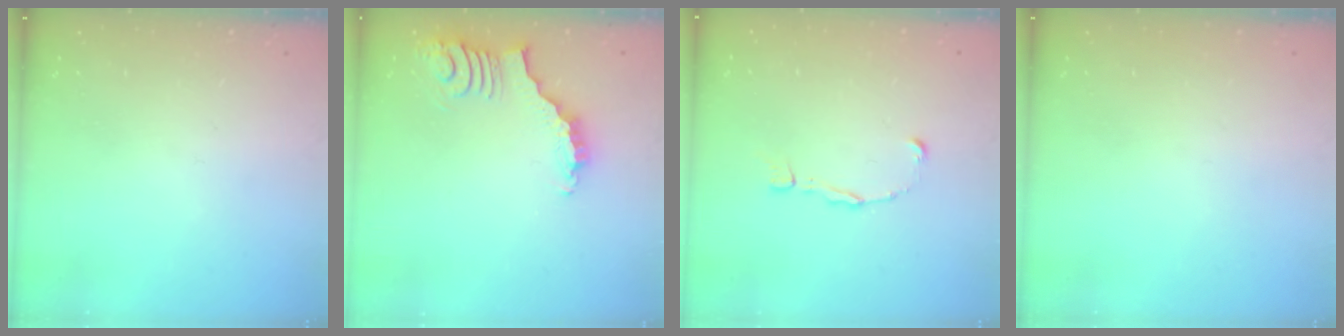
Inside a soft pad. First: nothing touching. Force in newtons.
{"total": 3.8, "press": 3.7, "slide": 0.7}
{"total": 1.2, "press": 1.2, "slide": 0.1}
{"total": 0.0}